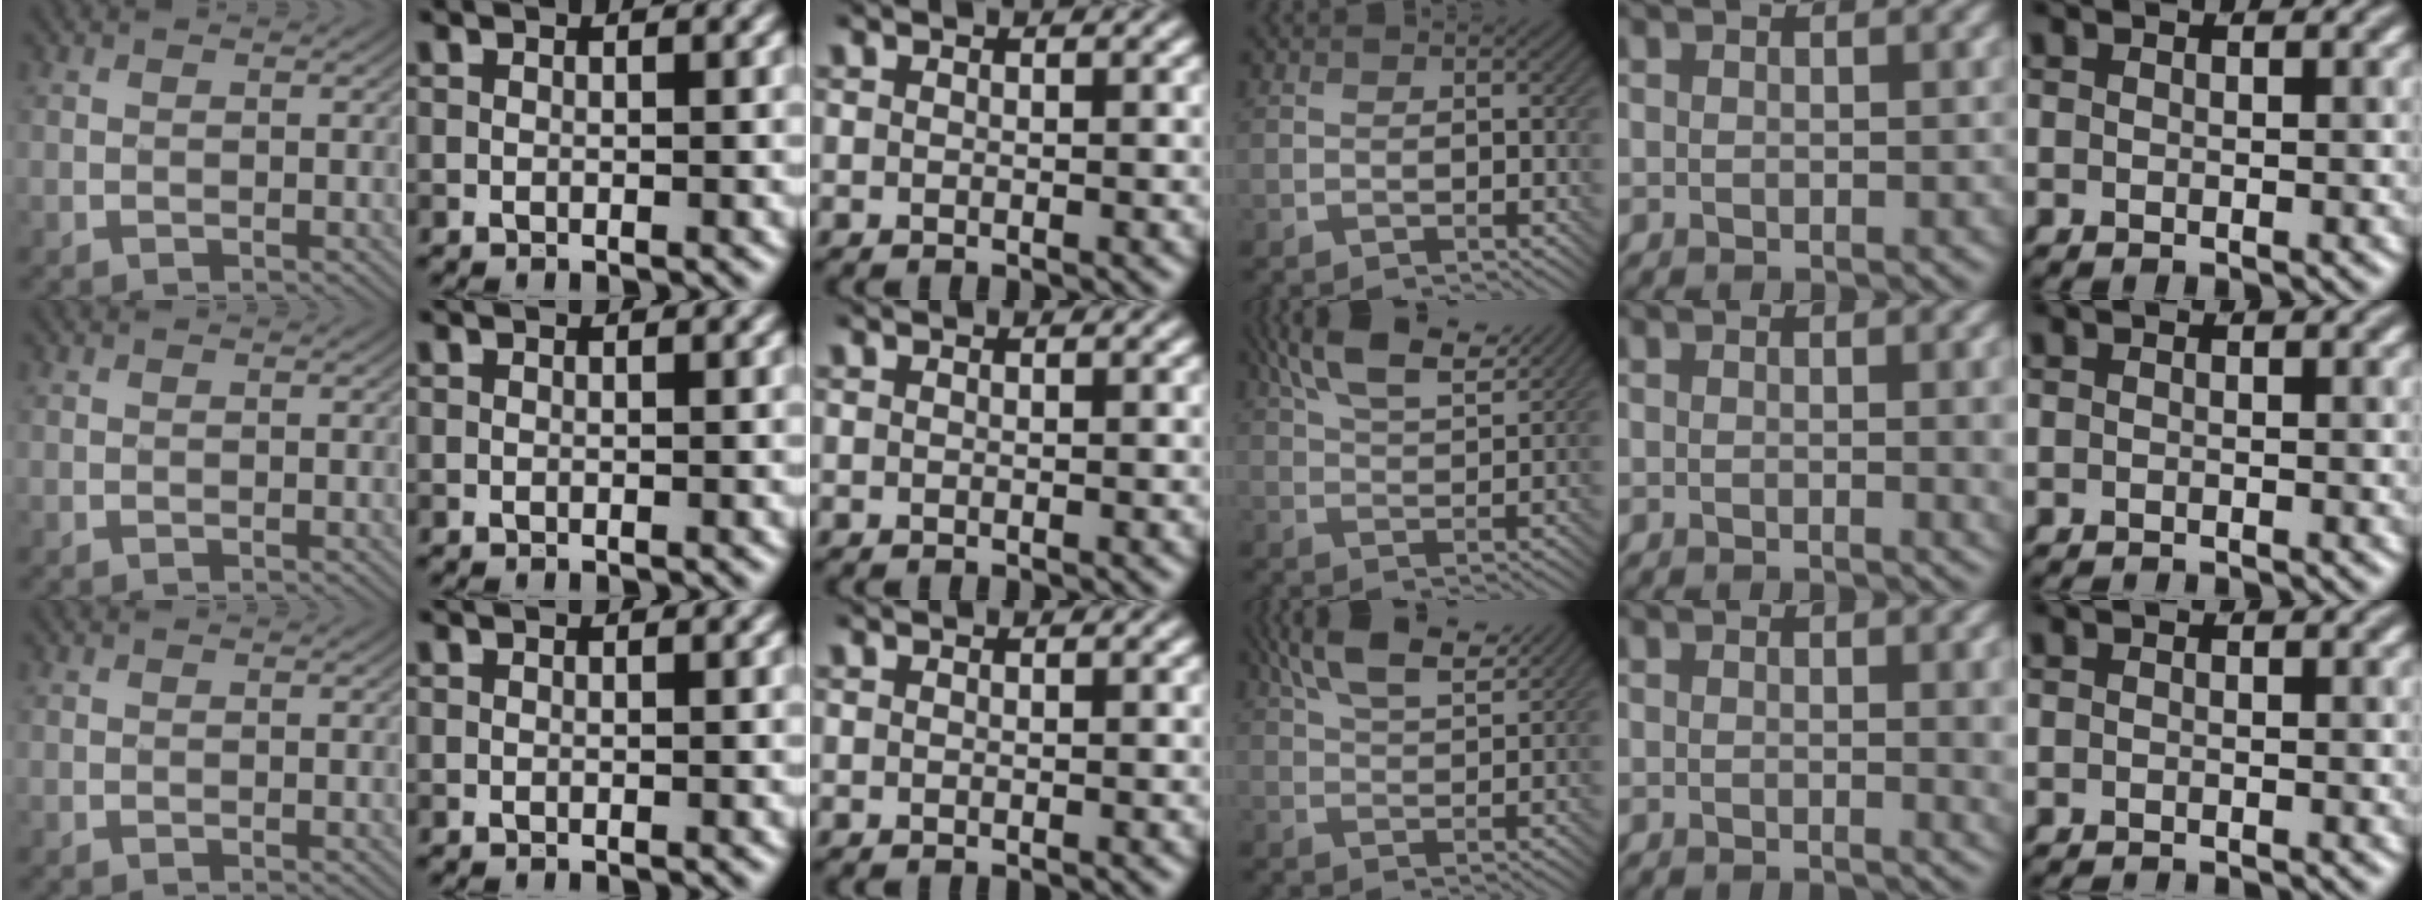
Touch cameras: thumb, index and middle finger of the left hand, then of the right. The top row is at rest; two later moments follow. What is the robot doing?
{"motion": "insert", "object": "bottle cap"}